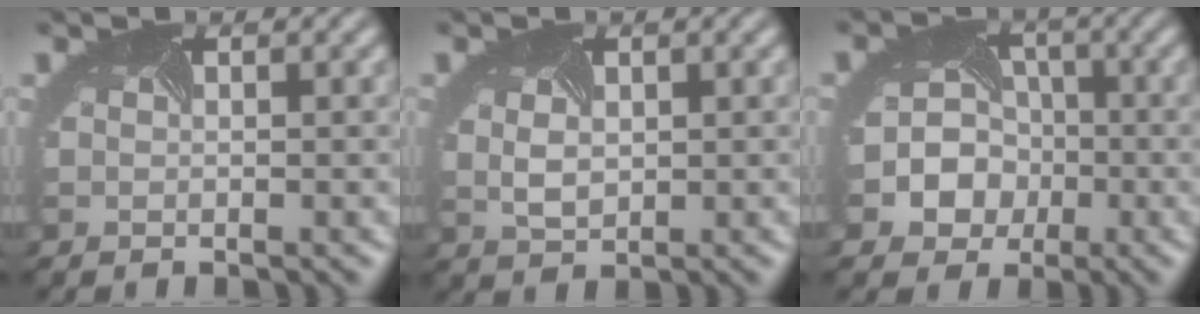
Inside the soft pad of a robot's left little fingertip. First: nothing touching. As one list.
[{"total": 1.8, "force": [0.4, 1.3, 1.2], "torque": [-0.032, -0.006, 0.014]}, {"total": 7.2, "force": [-1.9, 6.5, 2.6], "torque": [-0.044, 0.004, -0.052]}]